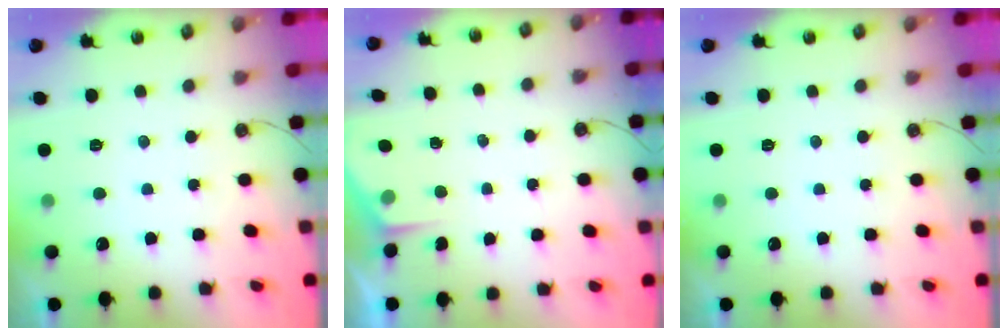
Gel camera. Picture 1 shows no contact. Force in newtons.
{"total": 2.1, "press": 2.1, "slide": 0.2}
{"total": 0.0}